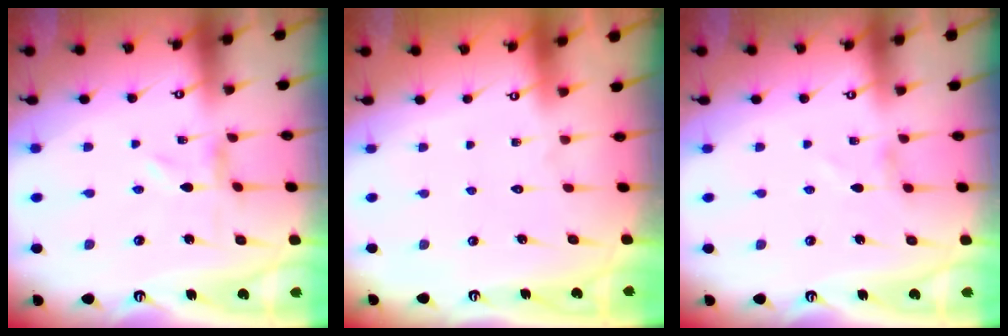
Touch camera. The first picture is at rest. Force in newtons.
{"total": 1.6, "press": 1.6, "slide": 0.1}
{"total": 0.5, "press": 0.5, "slide": 0.2}